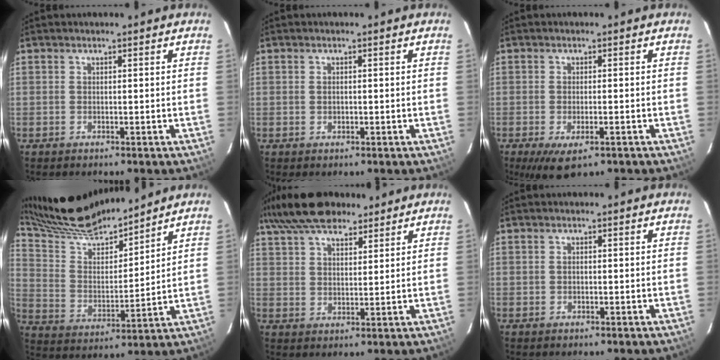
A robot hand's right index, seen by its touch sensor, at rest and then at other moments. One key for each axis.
{"total": 0.8, "fx": -0.1, "fy": 0.6, "fz": 0.4, "tx": -0.007, "ty": 0.002, "tz": -0.001}
{"total": 6.3, "fx": -3.7, "fy": 2.3, "fz": 4.6, "tx": -0.092, "ty": -0.025, "tz": -0.057}
{"total": 20.0, "fx": 18.0, "fy": 3.9, "fz": 7.9, "tx": -0.153, "ty": 0.013, "tz": 0.312}
{"total": 13.6, "fx": 10.1, "fy": 5.9, "fz": 7.0, "tx": -0.137, "ty": 0.053, "tz": 0.171}
{"total": 0.6, "fx": -0.1, "fy": 0.5, "fz": 0.3, "tx": -0.003, "ty": 0.002, "tz": -0.002}